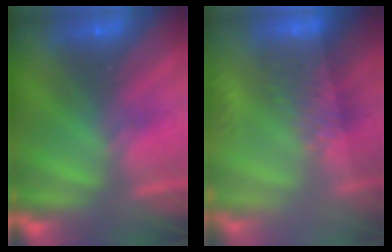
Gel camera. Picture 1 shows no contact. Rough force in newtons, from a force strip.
{"total": 6.3}